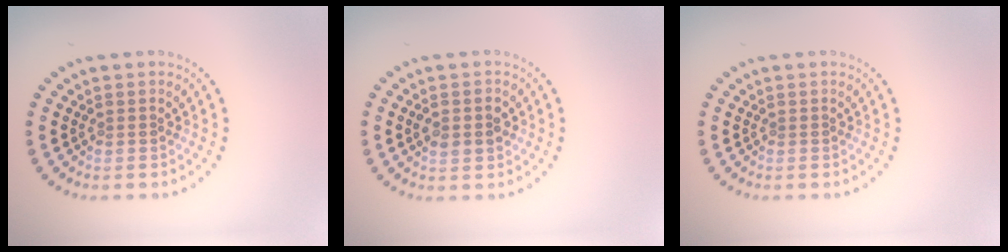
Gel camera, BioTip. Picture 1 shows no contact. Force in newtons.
{"total": 2.8, "press": 2.8, "slide": 0.1}
{"total": 0.0}